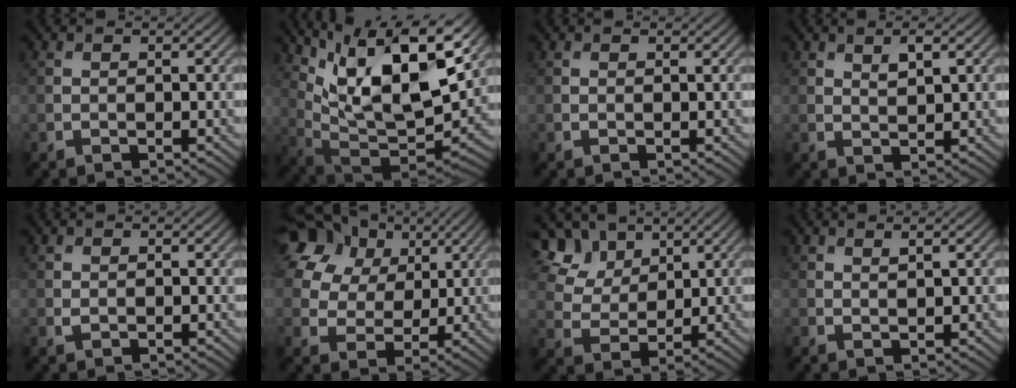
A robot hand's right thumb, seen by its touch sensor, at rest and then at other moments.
{"total": 14.7, "force": [8.2, 4.8, 11.2], "torque": [-0.228, -0.009, 0.161]}
{"total": 0.0}
{"total": 2.2, "force": [1.3, 0.7, 1.6], "torque": [-0.032, -0.002, 0.027]}
{"total": 0.6, "force": [0.2, 0.5, 0.3], "torque": [-0.011, -0.002, 0.007]}
{"total": 18.9, "force": [9.4, 13.5, 9.3], "torque": [-0.259, 0.061, 0.197]}
{"total": 10.5, "force": [6.4, 6.4, 5.2], "torque": [-0.165, 0.009, 0.126]}
{"total": 0.9, "force": [0.8, 0.0, 0.5], "torque": [-0.011, 0.001, 0.014]}